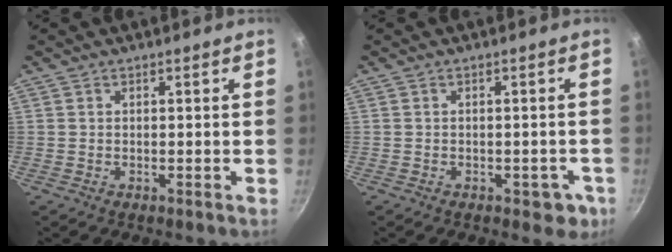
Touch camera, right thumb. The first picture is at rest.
{"total": 3.6, "force": [-1.9, 2.1, 2.2], "torque": [-0.006, 0.012, -0.020]}